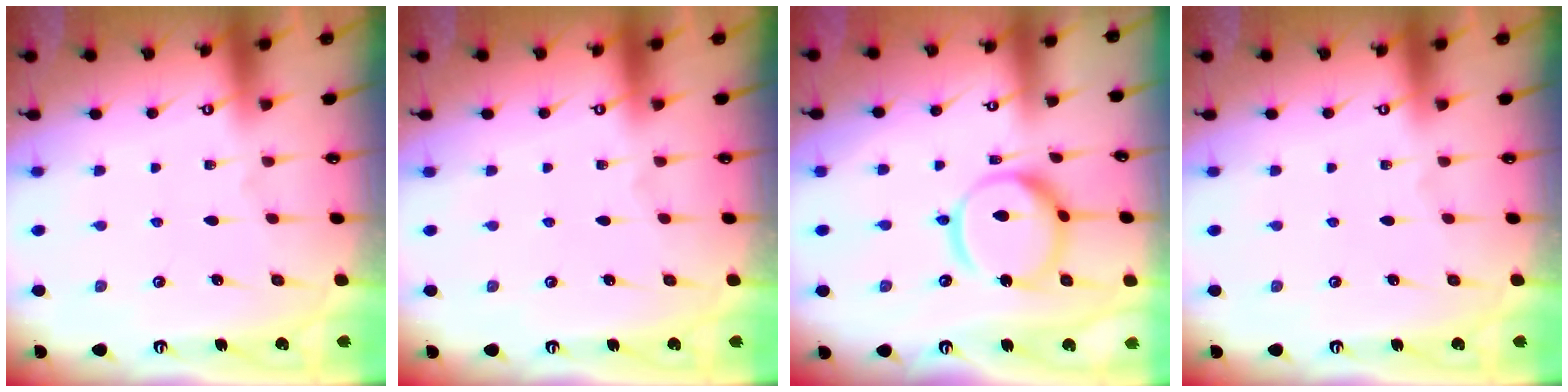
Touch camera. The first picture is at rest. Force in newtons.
{"total": 0.0}
{"total": 15.6, "press": 15.6, "slide": 1.4}
{"total": 0.0}